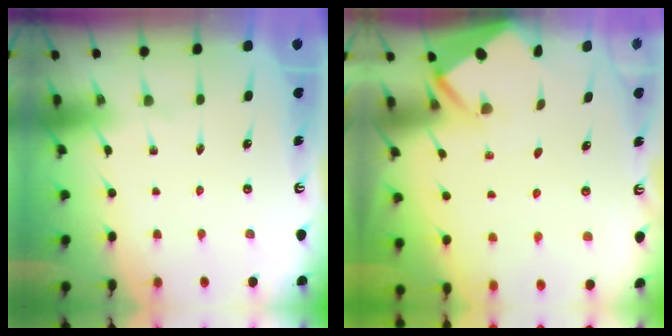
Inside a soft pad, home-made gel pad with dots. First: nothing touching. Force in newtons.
{"total": 2.5, "press": 2.5, "slide": 0.2}